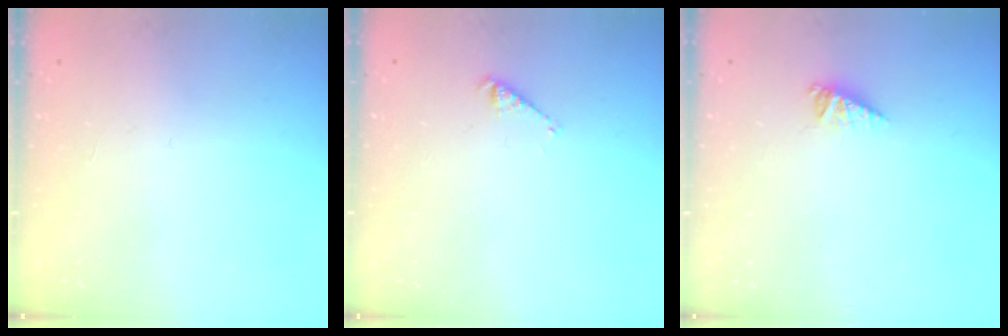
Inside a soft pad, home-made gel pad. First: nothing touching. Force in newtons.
{"total": 2.6, "press": 2.6, "slide": 0.5}
{"total": 2.9, "press": 2.8, "slide": 0.2}